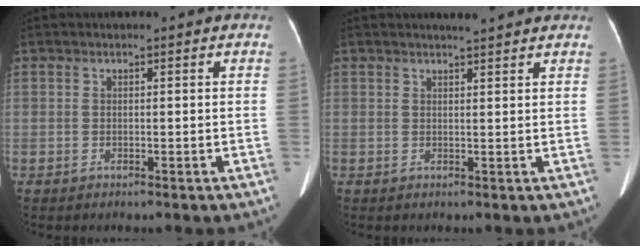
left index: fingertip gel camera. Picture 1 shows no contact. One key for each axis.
{"total": 3.5, "fx": 3.2, "fy": 0.2, "fz": 1.5, "tx": -0.024, "ty": 0.010, "tz": 0.039}